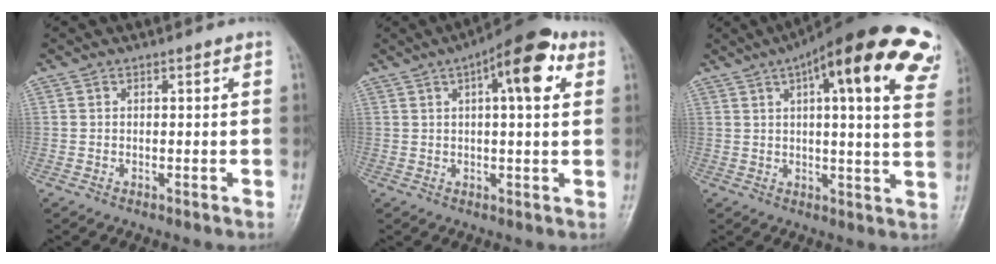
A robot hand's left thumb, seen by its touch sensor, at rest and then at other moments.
{"total": 11.3, "force": [4.3, 3.8, 9.7], "torque": [-0.122, 0.011, 0.052]}
{"total": 25.1, "force": [13.1, 6.3, 20.5], "torque": [-0.247, 0.002, 0.158]}